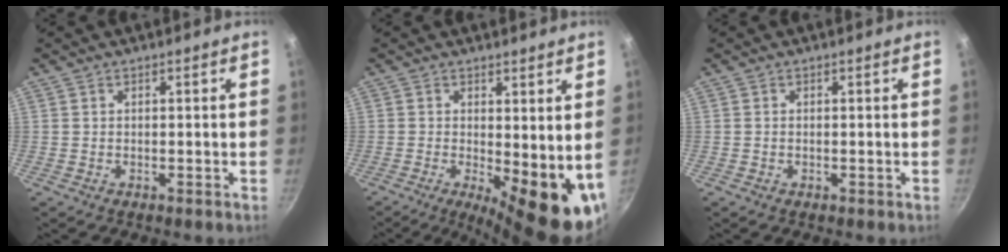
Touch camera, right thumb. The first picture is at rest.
{"total": 12.5, "force": [-1.1, 4.7, 11.5], "torque": [-0.125, -0.019, -0.005]}
{"total": 0.0}